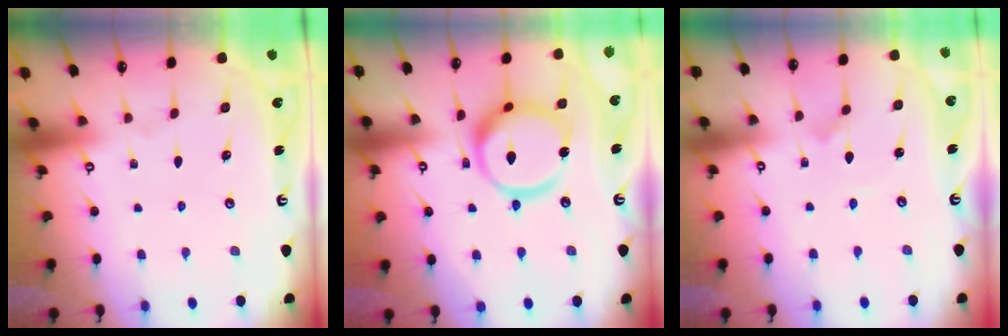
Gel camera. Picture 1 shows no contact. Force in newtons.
{"total": 14.5, "press": 14.5, "slide": 1.2}
{"total": 0.9, "press": 0.9, "slide": 0.0}